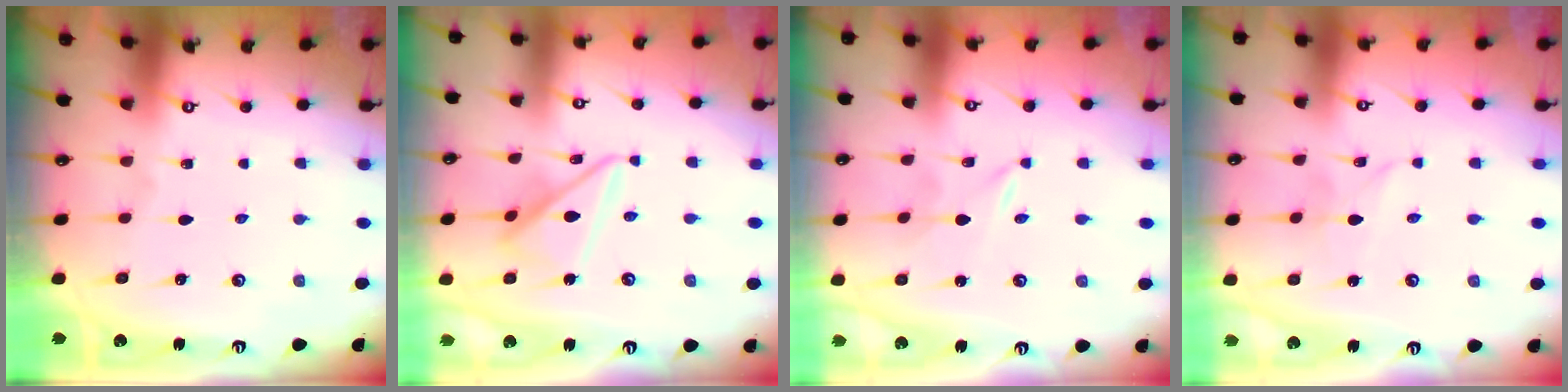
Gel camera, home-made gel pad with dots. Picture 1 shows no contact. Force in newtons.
{"total": 13.4, "press": 13.4, "slide": 1.2}
{"total": 0.0}
{"total": 2.3, "press": 2.3, "slide": 0.0}